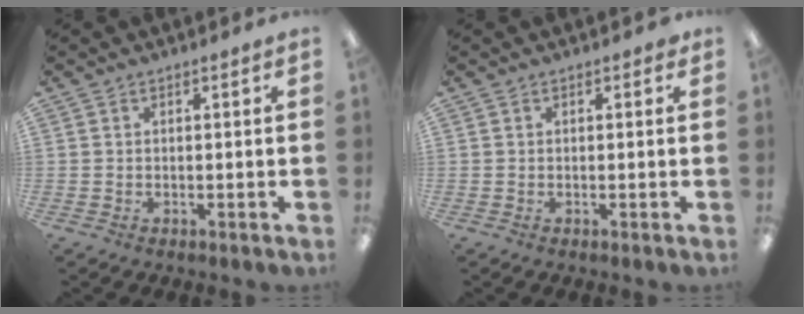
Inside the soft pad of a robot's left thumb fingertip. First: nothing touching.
{"total": 0.5, "force": [0.2, 0.4, 0.3], "torque": [0.001, -0.001, 0.000]}